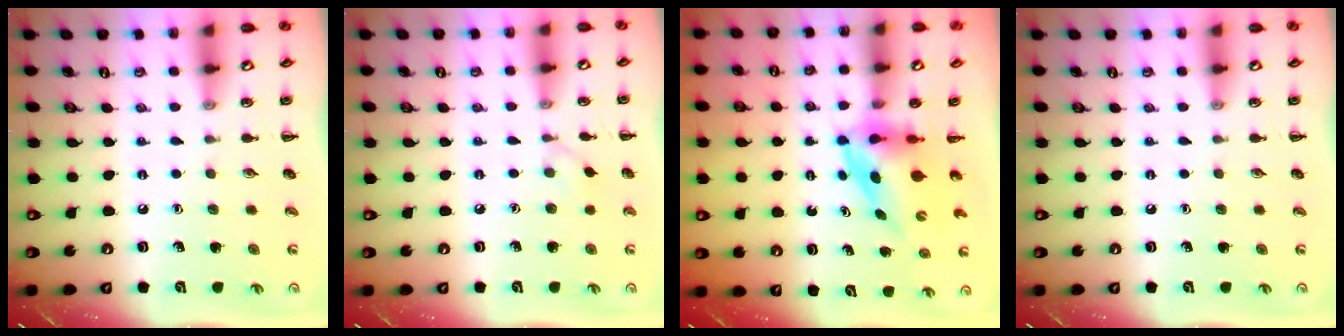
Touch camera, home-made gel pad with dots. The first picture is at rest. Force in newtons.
{"total": 2.8, "press": 2.5, "slide": 1.1}
{"total": 4.0, "press": 3.9, "slide": 0.8}
{"total": 0.0}